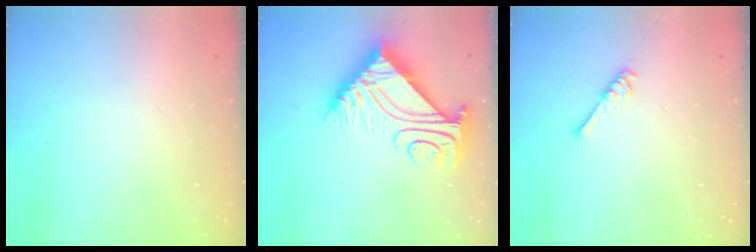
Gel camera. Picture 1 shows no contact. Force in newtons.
{"total": 13.6, "press": 13.5, "slide": 1.5}
{"total": 4.3, "press": 4.3, "slide": 0.7}